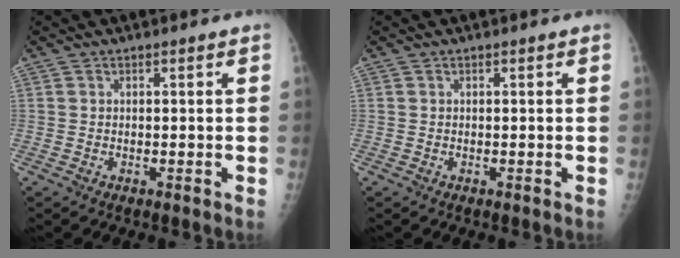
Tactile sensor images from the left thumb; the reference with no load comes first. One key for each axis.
{"total": 0.0}